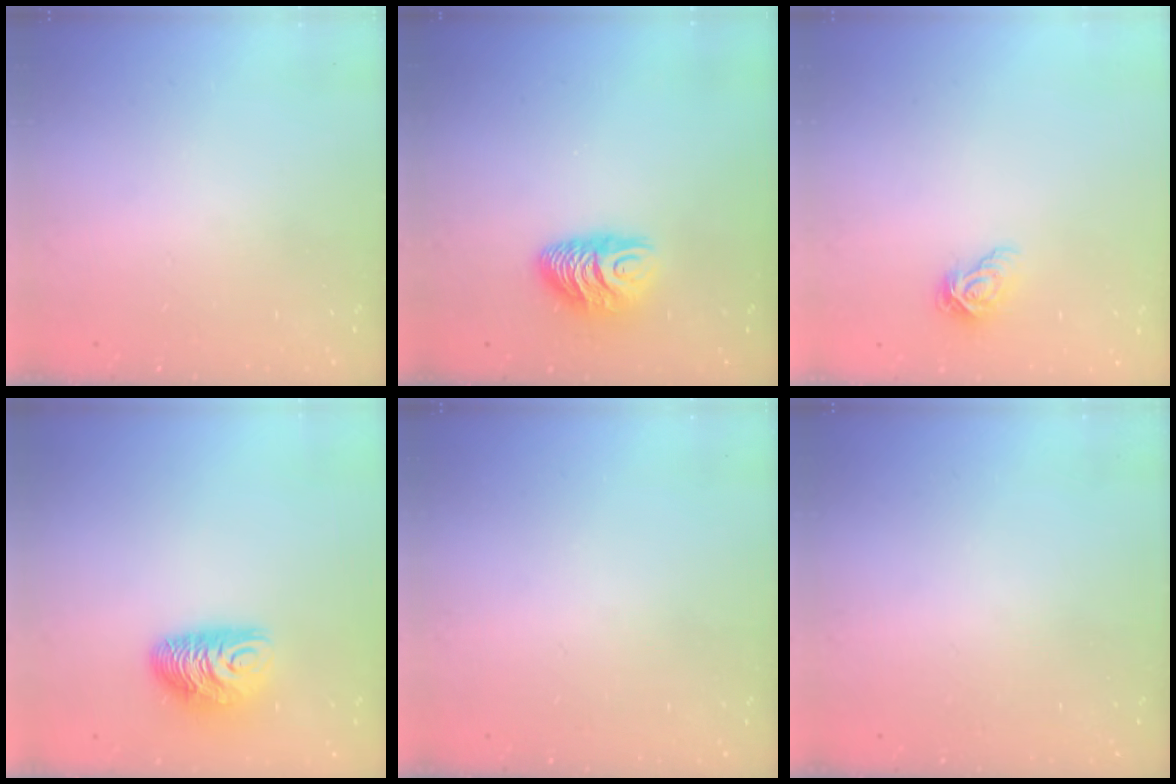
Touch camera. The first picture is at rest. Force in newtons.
{"total": 9.5, "press": 9.4, "slide": 0.9}
{"total": 8.0, "press": 7.9, "slide": 1.2}
{"total": 9.8, "press": 9.8, "slide": 0.5}
{"total": 0.0}
{"total": 0.0}